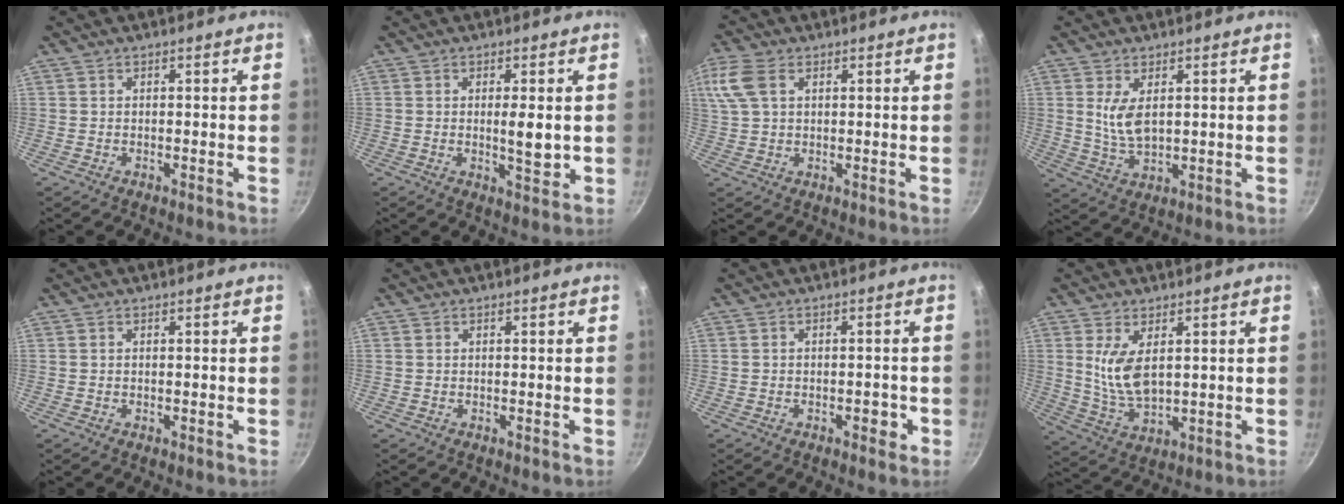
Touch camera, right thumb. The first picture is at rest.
{"total": 4.7, "force": [0.3, 1.2, 4.5], "torque": [-0.075, -0.011, 0.004]}
{"total": 8.4, "force": [3.1, 5.3, 5.7], "torque": [-0.131, 0.019, 0.061]}
{"total": 6.1, "force": [1.6, 3.1, 5.1], "torque": [-0.090, -0.021, 0.038]}
{"total": 0.0}
{"total": 0.0}
{"total": 2.7, "force": [-1.1, 1.5, 1.9], "torque": [-0.011, 0.014, -0.012]}
{"total": 8.7, "force": [2.2, 4.3, 7.2], "torque": [-0.133, -0.026, 0.054]}